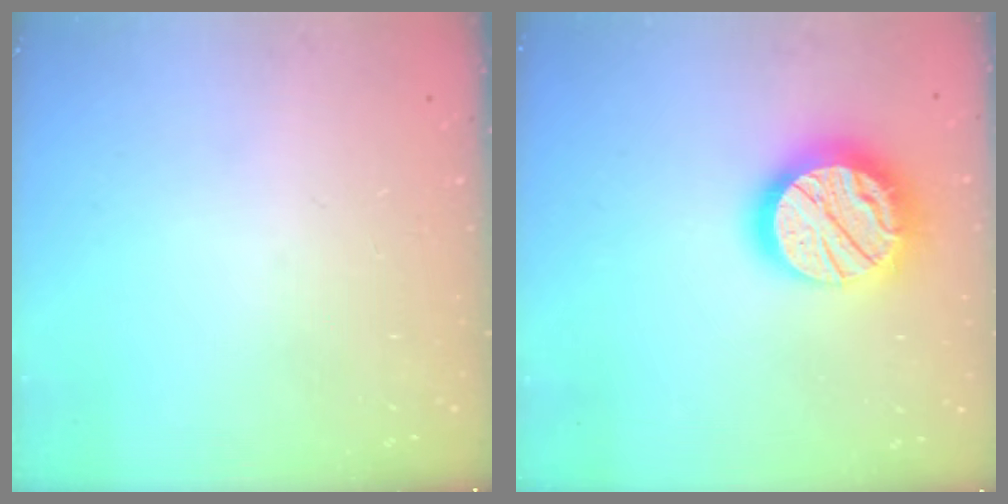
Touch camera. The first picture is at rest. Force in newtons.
{"total": 20.2, "press": 20.2, "slide": 1.5}